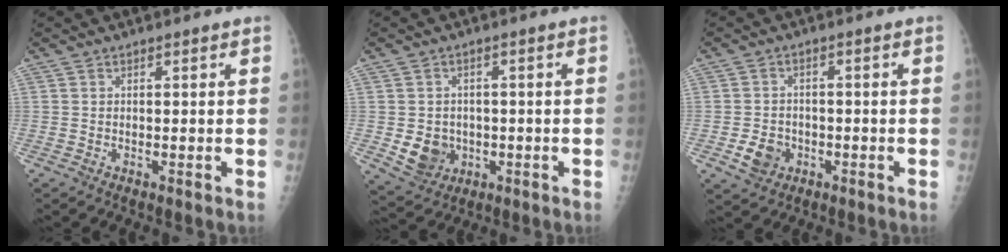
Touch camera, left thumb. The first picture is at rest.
{"total": 6.9, "force": [-1.4, 5.9, 3.2], "torque": [-0.028, 0.007, -0.011]}
{"total": 5.2, "force": [-2.0, 4.2, 2.3], "torque": [-0.029, 0.013, -0.029]}